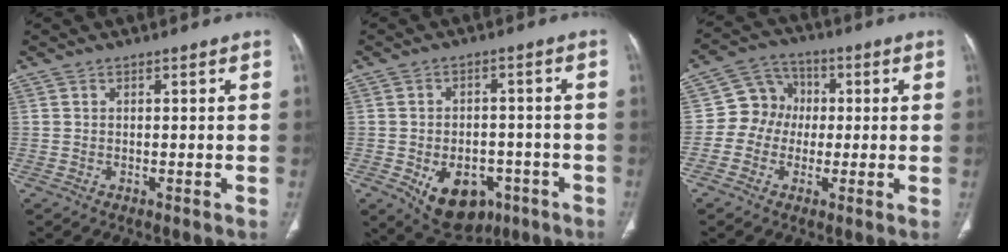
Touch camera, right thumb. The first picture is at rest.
{"total": 11.9, "force": [-4.9, 8.1, 7.2], "torque": [-0.081, 0.016, -0.057]}
{"total": 8.2, "force": [-0.4, 7.6, 3.2], "torque": [-0.019, 0.023, -0.022]}